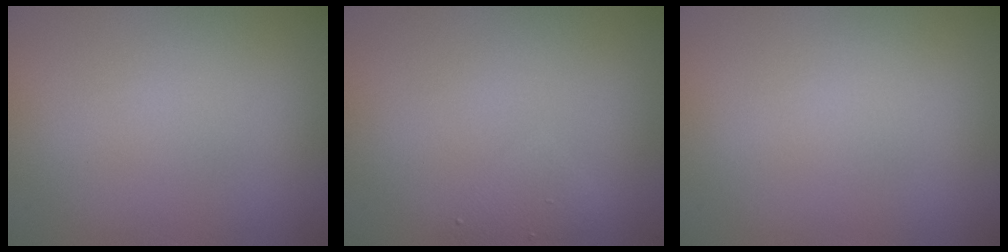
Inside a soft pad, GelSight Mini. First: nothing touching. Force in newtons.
{"total": 1.4, "press": 1.4, "slide": 0.1}
{"total": 0.0}